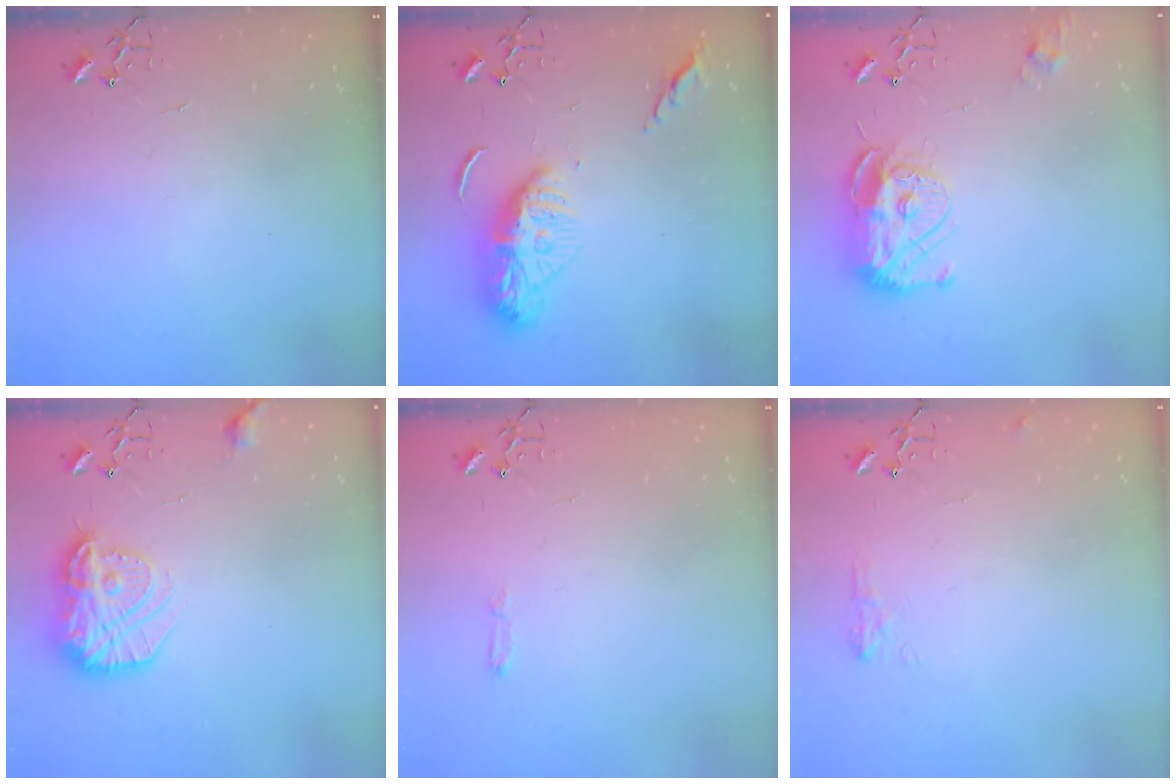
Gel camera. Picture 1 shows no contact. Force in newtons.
{"total": 13.3, "press": 13.2, "slide": 1.3}
{"total": 13.5, "press": 13.4, "slide": 1.2}
{"total": 17.2, "press": 17.2, "slide": 1.1}
{"total": 3.8, "press": 3.8, "slide": 0.5}
{"total": 6.4, "press": 6.3, "slide": 0.8}